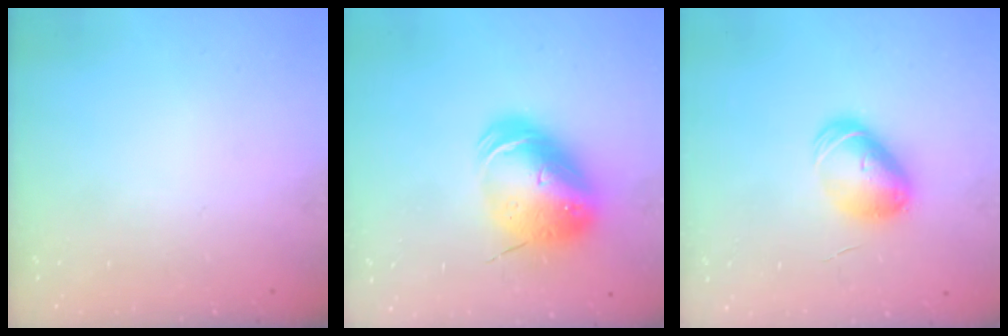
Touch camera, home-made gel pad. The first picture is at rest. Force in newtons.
{"total": 15.9, "press": 15.7, "slide": 2.9}
{"total": 9.2, "press": 9.0, "slide": 1.7}